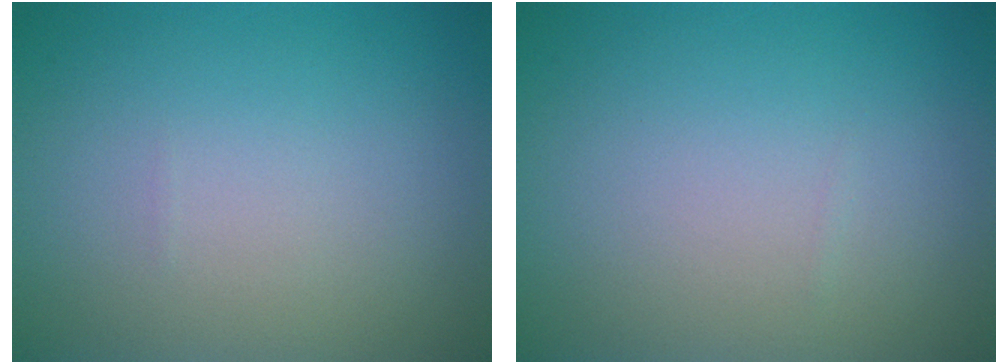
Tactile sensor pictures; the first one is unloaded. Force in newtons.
{"total": 0.0}